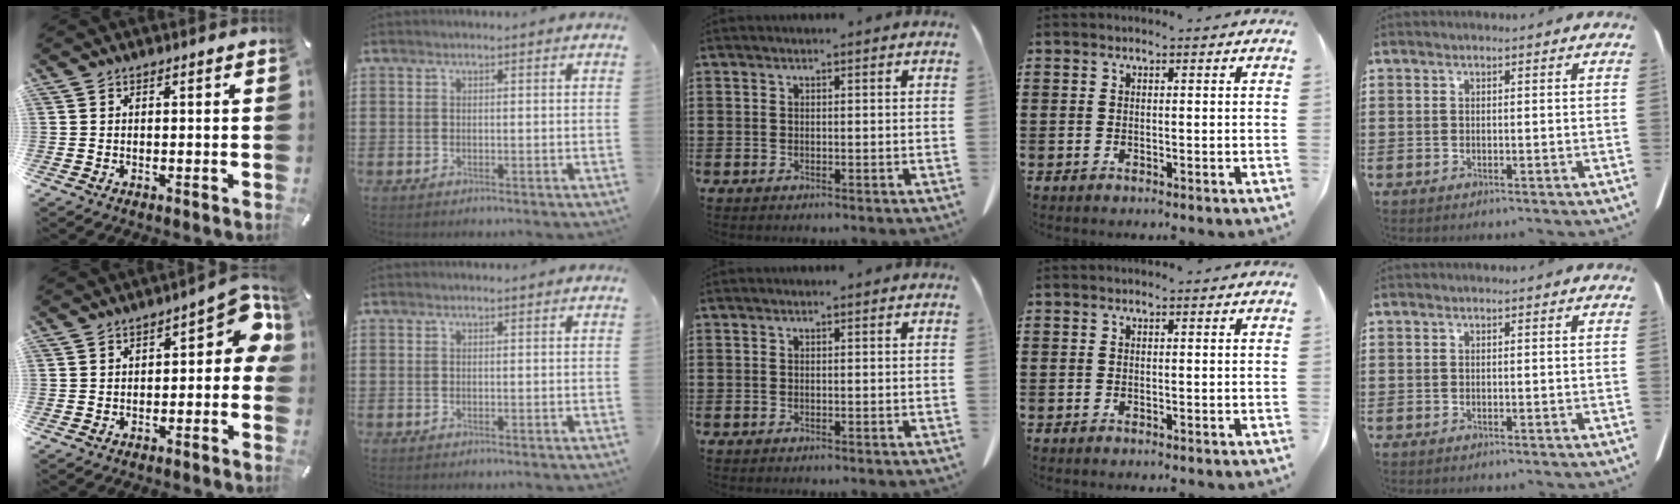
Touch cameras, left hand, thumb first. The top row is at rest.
{"thumb": {"total": 9.6, "force": [1.5, 4.7, 8.2], "torque": [-0.102, -0.010, 0.024]}}